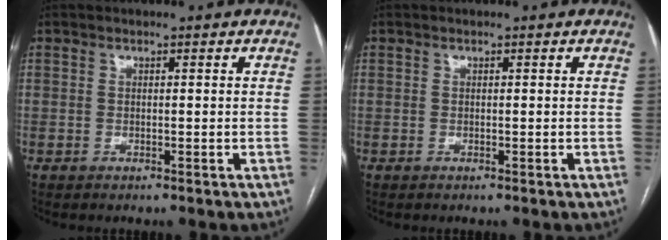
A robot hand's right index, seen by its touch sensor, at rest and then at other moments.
{"total": 0.0}